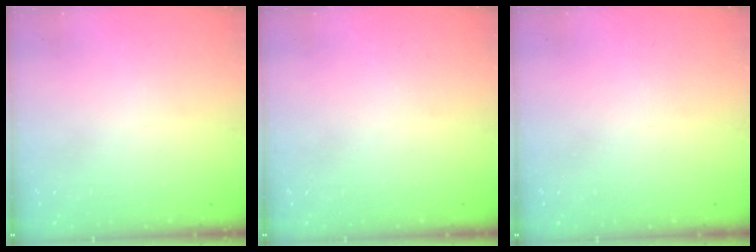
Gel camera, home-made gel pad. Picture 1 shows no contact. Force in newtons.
{"total": 0.0}
{"total": 0.0}